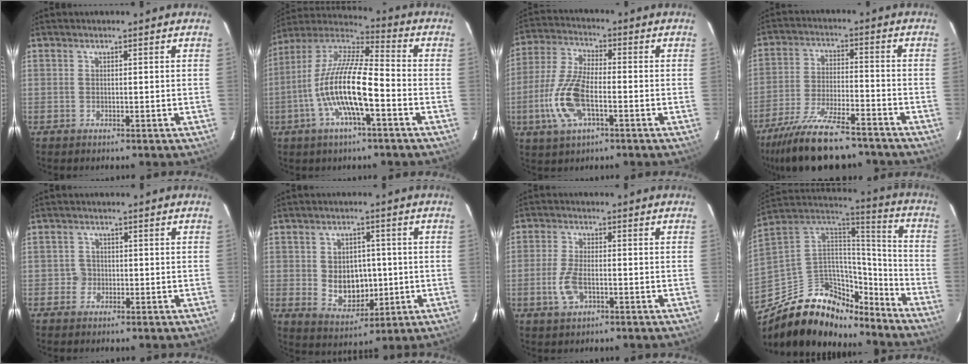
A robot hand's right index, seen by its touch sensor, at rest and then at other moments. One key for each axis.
{"total": 15.7, "fx": -5.1, "fy": 3.4, "fz": 14.4, "tx": -0.276, "ty": -0.005, "tz": -0.103}
{"total": 12.1, "fx": -3.8, "fy": 4.8, "fz": 10.4, "tx": -0.233, "ty": 0.000, "tz": -0.077}
{"total": 19.0, "fx": -15.9, "fy": 4.6, "fz": 9.3, "tx": -0.192, "ty": -0.032, "tz": -0.252}
{"total": 1.9, "fx": -0.7, "fy": 1.8, "fz": -0.2, "tx": 0.007, "ty": 0.010, "tz": -0.011}
{"total": 8.7, "fx": -0.3, "fy": 6.7, "fz": 5.5, "tx": -0.108, "ty": 0.001, "tz": 0.016}
{"total": 5.4, "fx": -1.9, "fy": 2.6, "fz": 4.4, "tx": -0.100, "ty": -0.002, "tz": -0.034}
{"total": 22.9, "fx": -16.2, "fy": 12.7, "fz": 10.1, "tx": -0.211, "ty": 0.048, "tz": -0.250}